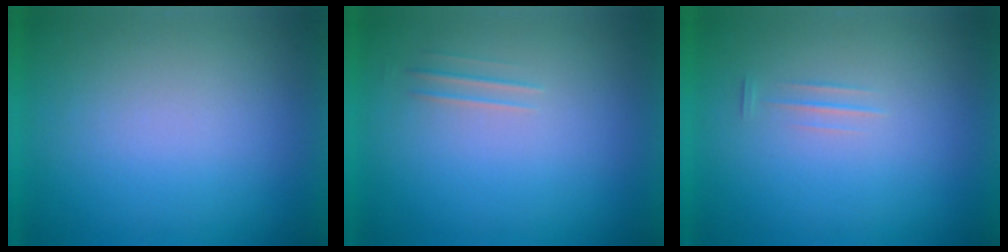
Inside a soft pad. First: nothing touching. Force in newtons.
{"total": 1.7}
{"total": 1.6}